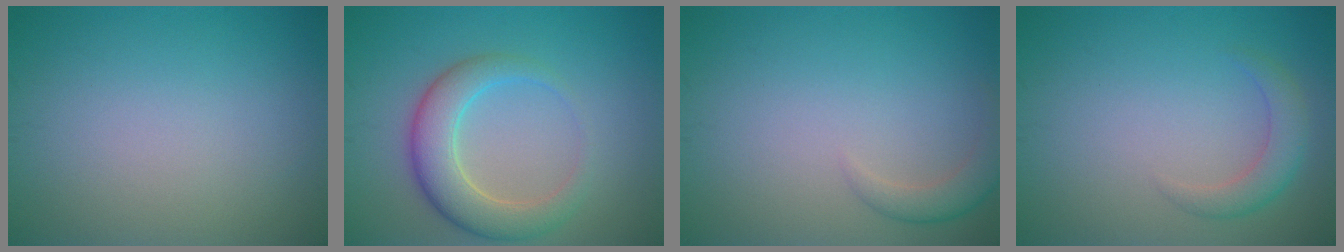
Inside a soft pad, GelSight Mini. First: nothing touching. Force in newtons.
{"total": 5.1, "press": 5.0, "slide": 0.5}
{"total": 2.0, "press": 2.0, "slide": 0.1}
{"total": 2.4, "press": 2.4, "slide": 0.1}